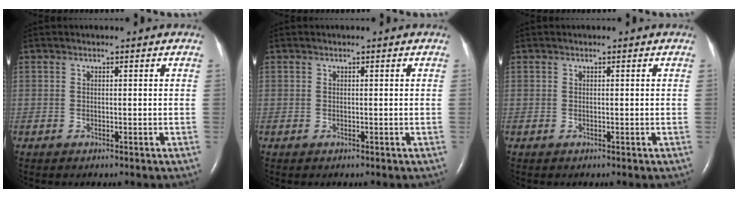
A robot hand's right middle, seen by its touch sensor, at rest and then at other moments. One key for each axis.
{"total": 0.0}
{"total": 0.0}